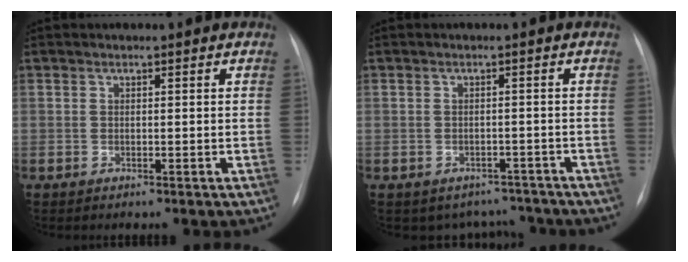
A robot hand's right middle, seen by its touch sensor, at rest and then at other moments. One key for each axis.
{"total": 5.4, "fx": -4.6, "fy": 2.9, "fz": -0.1, "tx": 0.016, "ty": 0.023, "tz": -0.053}